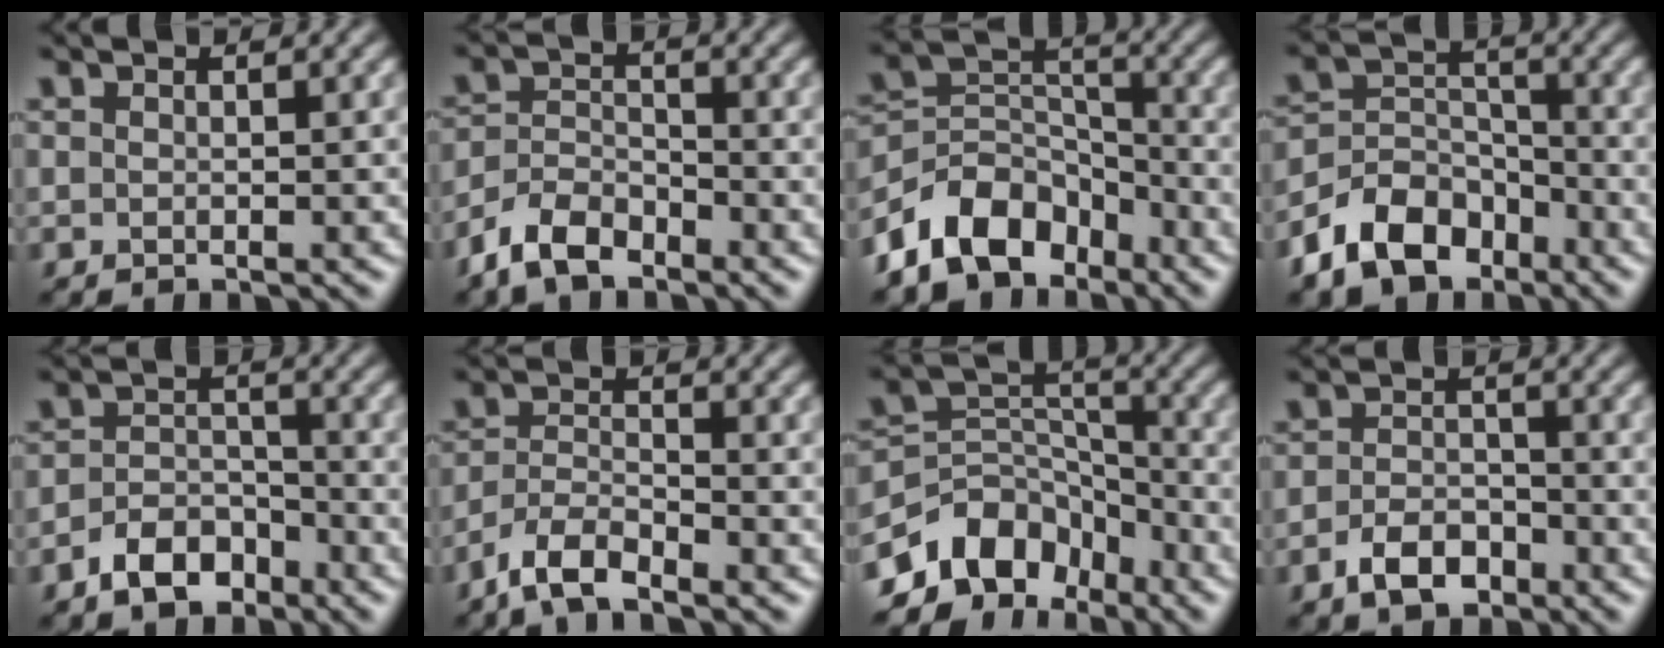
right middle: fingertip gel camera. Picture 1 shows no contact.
{"total": 4.1, "force": [-3.0, 2.1, 2.0], "torque": [-0.039, 0.000, -0.068]}
{"total": 7.9, "force": [-5.2, 4.9, 3.3], "torque": [-0.050, 0.000, -0.110]}
{"total": 7.0, "force": [-4.6, 4.3, 2.9], "torque": [-0.053, -0.002, -0.099]}
{"total": 3.9, "force": [-2.6, 2.3, 1.8], "torque": [-0.030, 0.003, -0.052]}
{"total": 4.0, "force": [-3.1, 1.1, 2.2], "torque": [-0.048, -0.002, -0.070]}
{"total": 8.0, "force": [-5.5, 5.1, 2.9], "torque": [-0.040, 0.004, -0.110]}
{"total": 3.4, "force": [-2.0, 1.9, 2.0], "torque": [-0.037, 0.002, -0.041]}